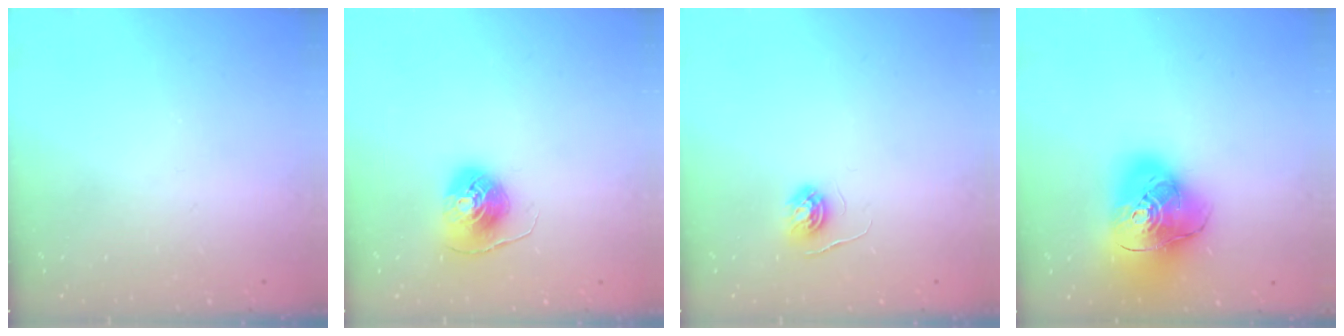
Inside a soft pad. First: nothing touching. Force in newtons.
{"total": 8.1, "press": 8.1, "slide": 0.4}
{"total": 4.7, "press": 4.6, "slide": 0.4}
{"total": 19.4, "press": 19.2, "slide": 2.5}